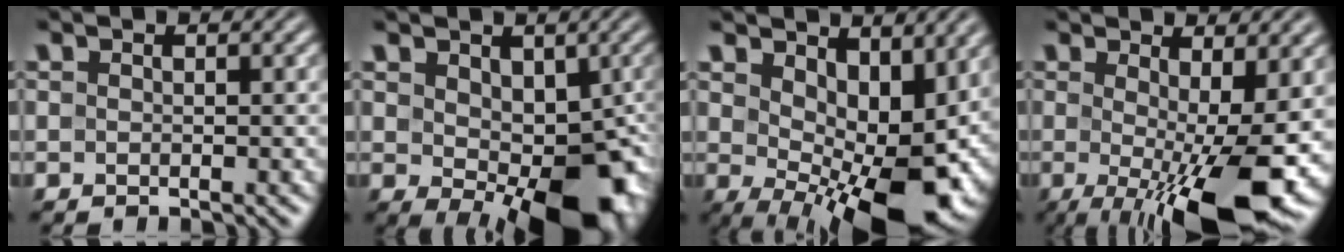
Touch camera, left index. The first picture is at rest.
{"total": 10.8, "force": [-2.1, 6.0, 8.8], "torque": [-0.118, -0.022, -0.022]}
{"total": 13.2, "force": [1.5, 6.9, 11.2], "torque": [-0.149, -0.025, 0.046]}
{"total": 11.8, "force": [-1.8, 3.1, 11.2], "torque": [-0.157, -0.016, -0.018]}